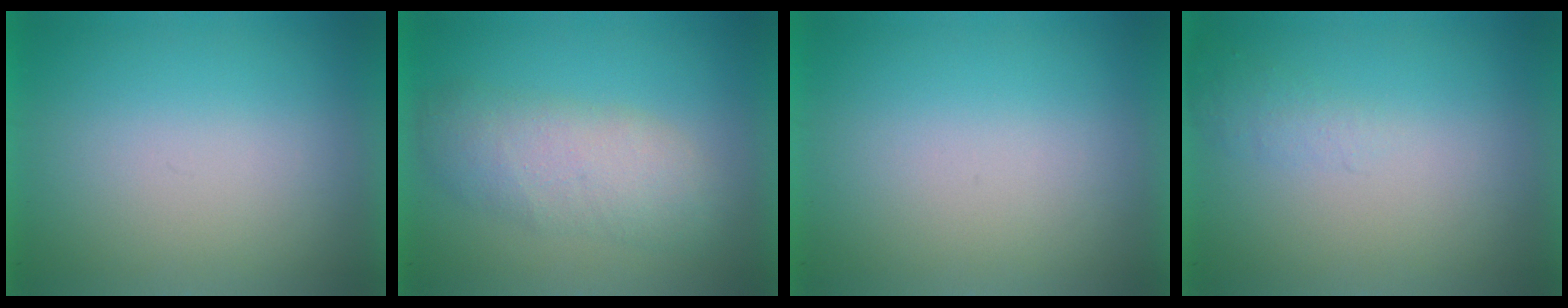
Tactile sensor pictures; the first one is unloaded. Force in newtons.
{"total": 3.3}
{"total": 0.0}
{"total": 1.1}